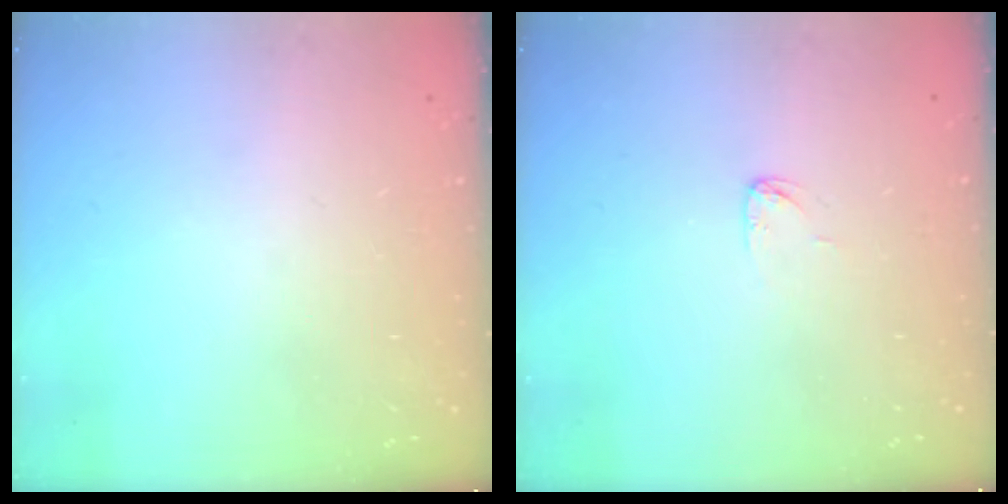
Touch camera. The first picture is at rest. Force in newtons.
{"total": 2.9, "press": 2.9, "slide": 0.1}